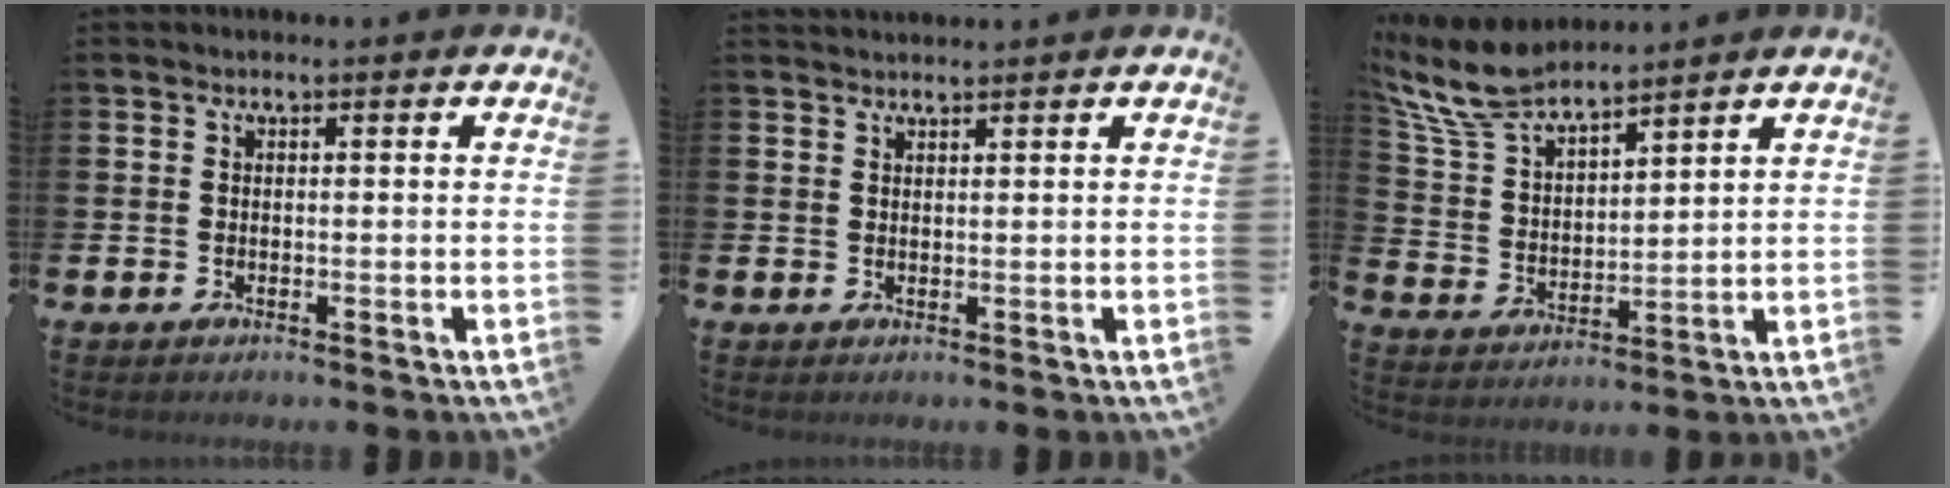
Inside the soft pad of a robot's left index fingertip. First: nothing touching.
{"total": 1.2, "force": [1.2, 0.0, 0.0], "torque": [0.002, -0.003, 0.022]}
{"total": 8.8, "force": [8.0, 2.1, 3.0], "torque": [-0.089, -0.035, 0.149]}